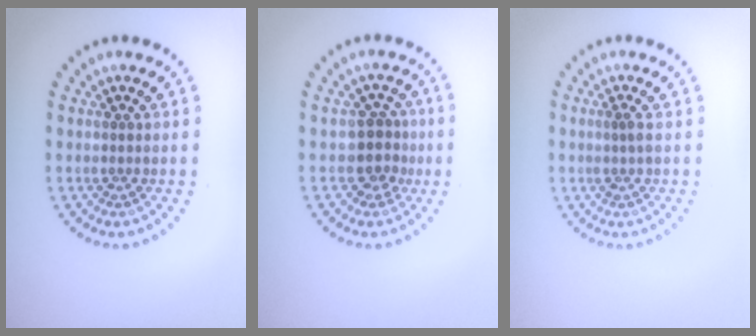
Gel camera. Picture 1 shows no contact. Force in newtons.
{"total": 2.5, "press": 2.1, "slide": 1.3}
{"total": 1.1, "press": 0.8, "slide": 0.7}